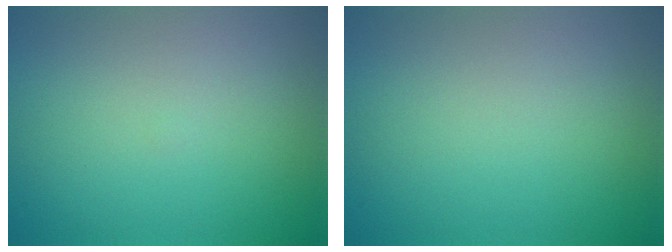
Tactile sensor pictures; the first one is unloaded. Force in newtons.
{"total": 0.0}